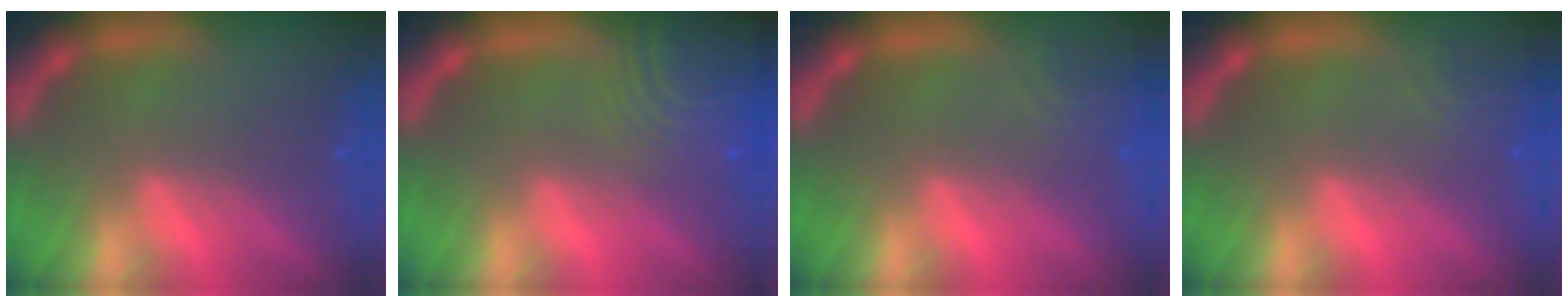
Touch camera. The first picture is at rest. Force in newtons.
{"total": 9.5}
{"total": 2.4}
{"total": 2.4}